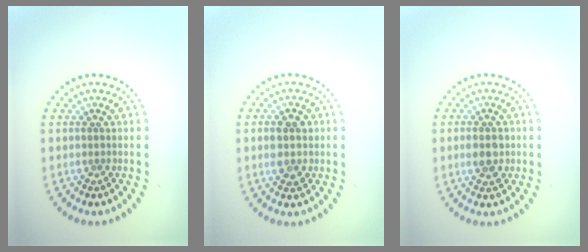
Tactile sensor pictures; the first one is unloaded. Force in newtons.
{"total": 2.5, "press": 2.4, "slide": 0.2}
{"total": 2.7, "press": 2.7, "slide": 0.2}